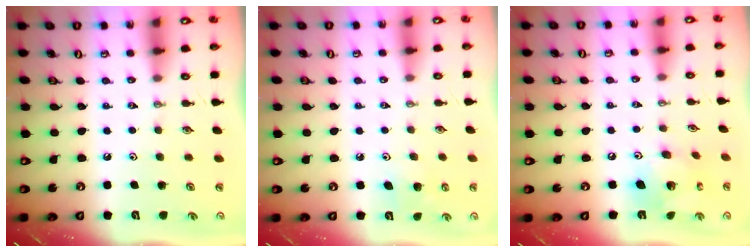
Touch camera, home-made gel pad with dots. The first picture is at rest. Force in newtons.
{"total": 5.4, "press": 5.4, "slide": 0.4}
{"total": 13.7, "press": 13.7, "slide": 1.4}